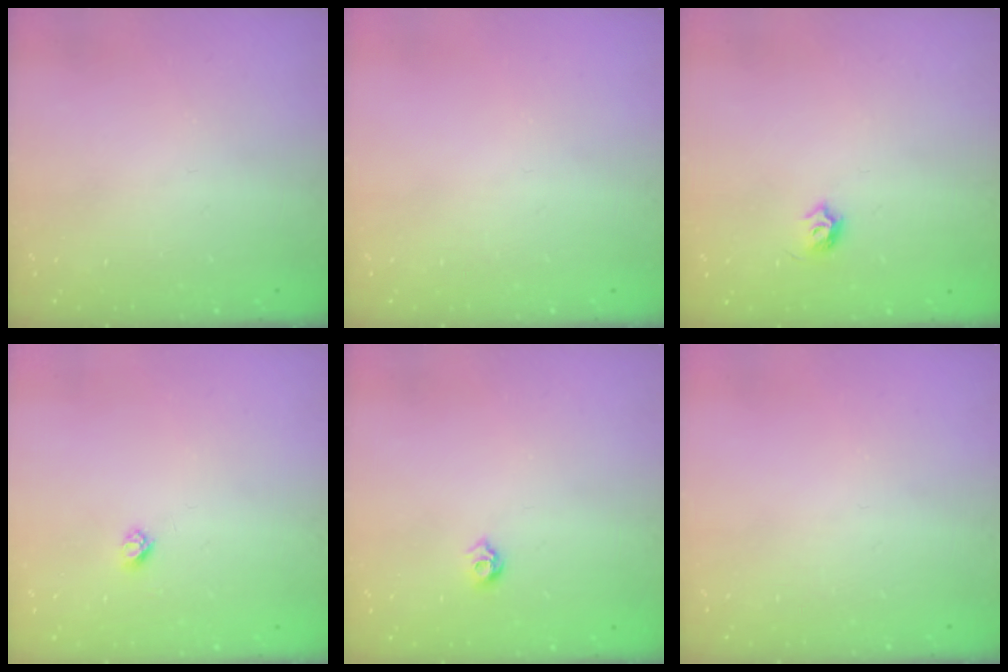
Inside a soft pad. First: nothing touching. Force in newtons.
{"total": 0.0}
{"total": 4.5, "press": 4.3, "slide": 1.0}
{"total": 2.7, "press": 2.6, "slide": 0.3}
{"total": 5.0, "press": 4.9, "slide": 0.8}
{"total": 0.0}